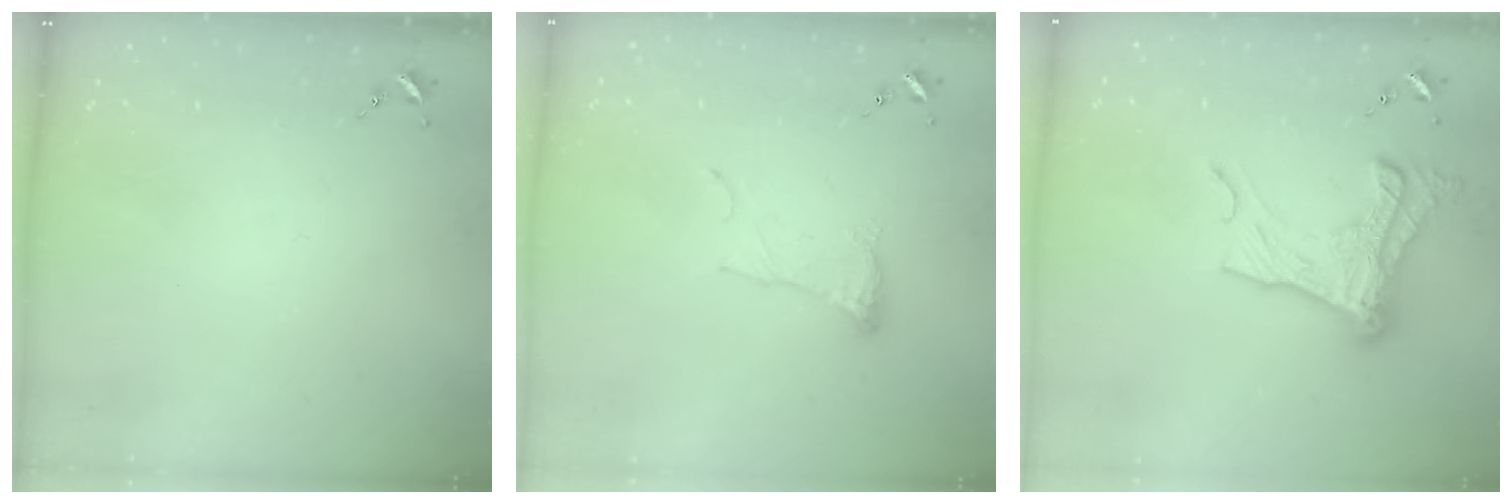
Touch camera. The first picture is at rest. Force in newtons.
{"total": 6.8, "press": 6.8, "slide": 0.1}
{"total": 16.7, "press": 16.6, "slide": 1.1}